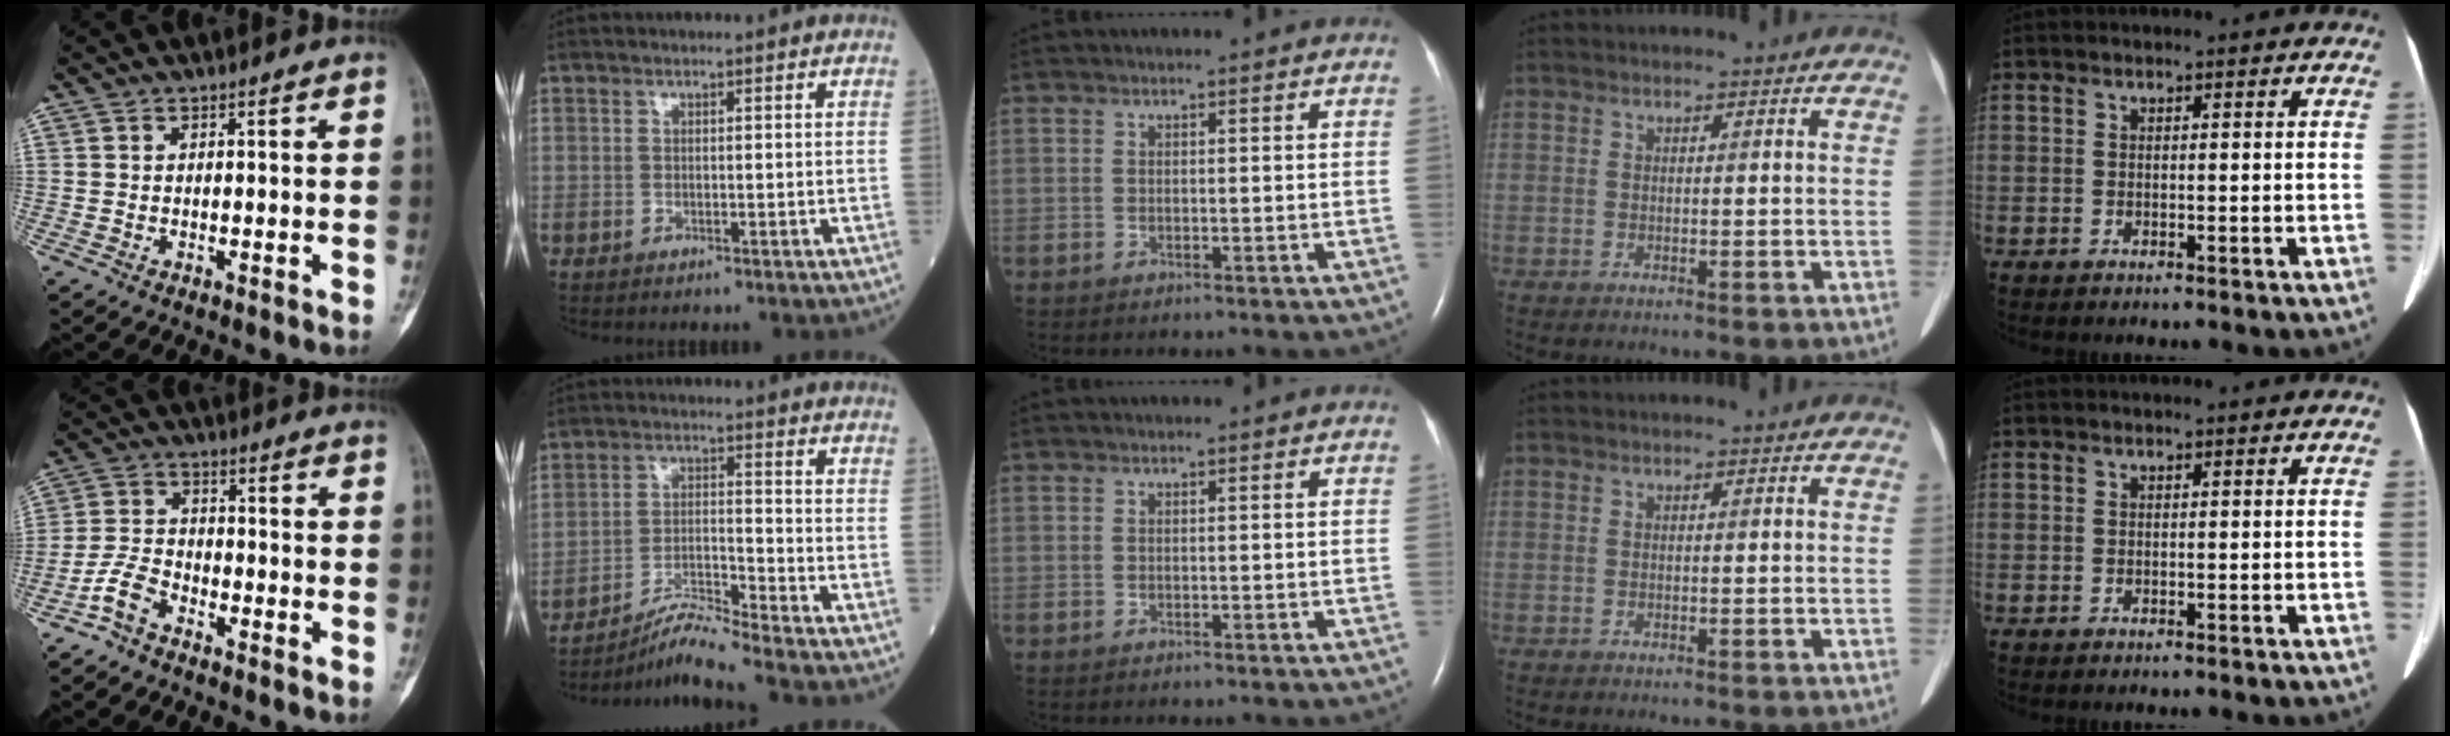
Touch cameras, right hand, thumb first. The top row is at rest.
{"thumb": {"total": 5.4, "force": [-3.9, 2.5, 2.8], "torque": [-0.057, 0.026, -0.088]}, "index": {"total": 6.9, "force": [-6.3, -2.1, 1.9], "torque": [-0.043, -0.013, -0.115]}}